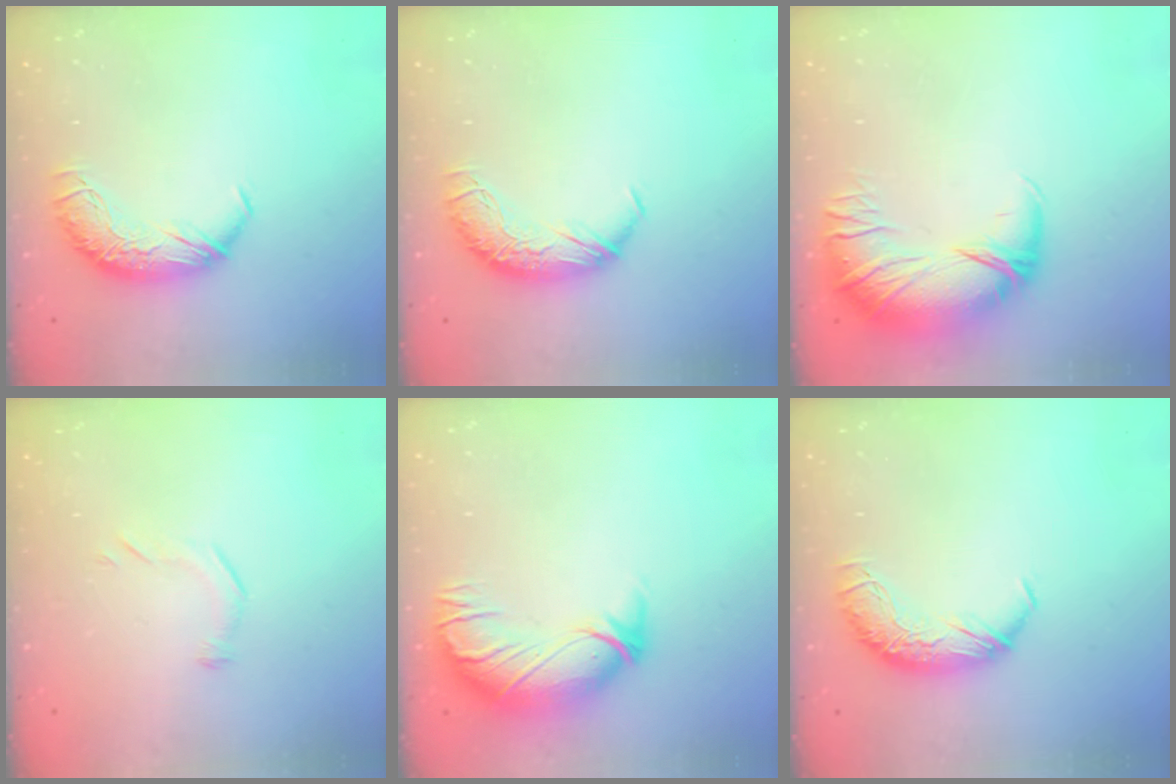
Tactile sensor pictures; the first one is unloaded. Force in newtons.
{"total": 0.0}
{"total": 2.9, "press": 0.7, "slide": 2.9}
{"total": 7.3, "press": 7.3, "slide": 0.7}
{"total": 3.0, "press": 0.3, "slide": 3.0}
{"total": 0.0}